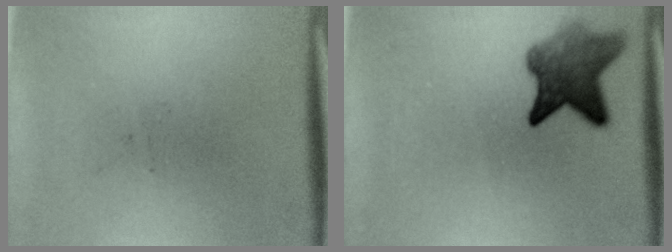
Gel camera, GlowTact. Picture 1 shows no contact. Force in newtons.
{"total": 6.2}